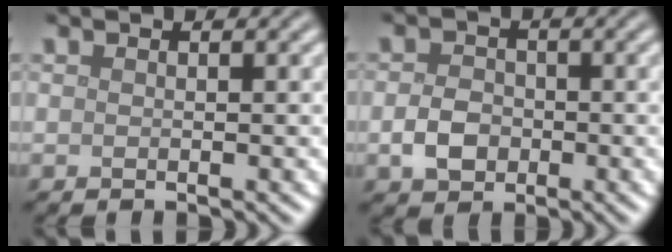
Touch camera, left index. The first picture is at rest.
{"total": 2.9, "force": [-0.8, 2.2, 1.7], "torque": [-0.030, 0.000, -0.021]}